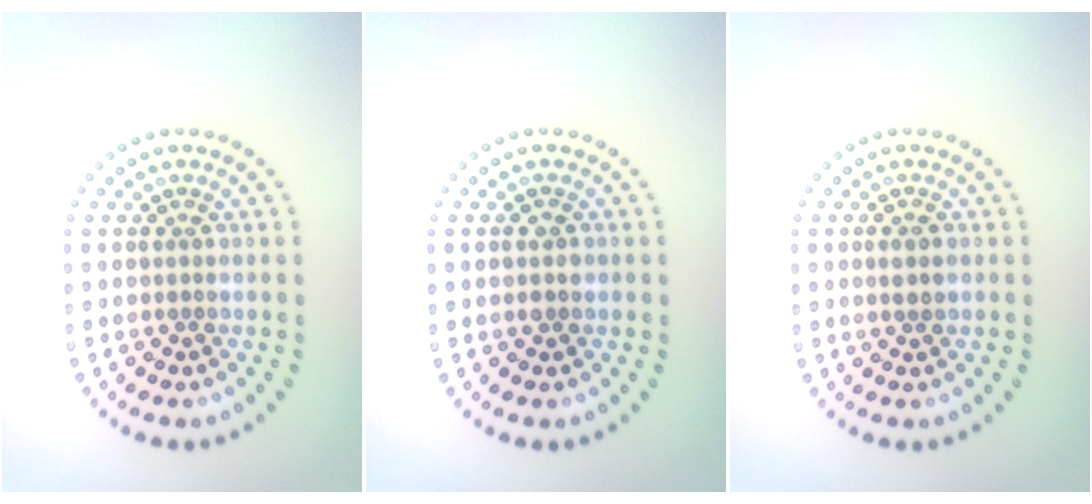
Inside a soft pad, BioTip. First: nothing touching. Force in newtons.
{"total": 1.5, "press": 1.5, "slide": 0.1}
{"total": 1.2, "press": 1.2, "slide": 0.3}